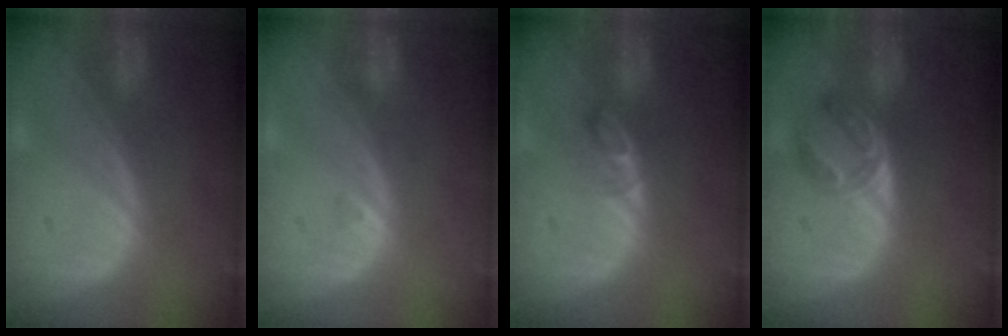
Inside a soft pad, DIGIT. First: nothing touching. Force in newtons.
{"total": 0.7, "press": 0.7, "slide": 0.2}
{"total": 2.8, "press": 2.8, "slide": 0.4}
{"total": 5.7, "press": 4.5, "slide": 3.5}